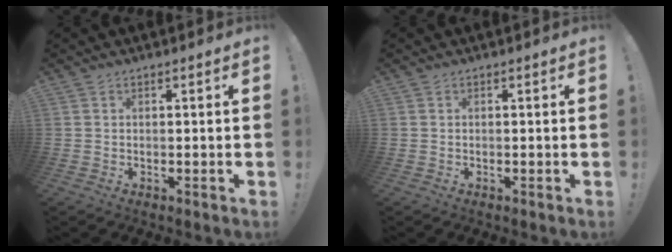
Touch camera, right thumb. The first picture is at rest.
{"total": 0.0}